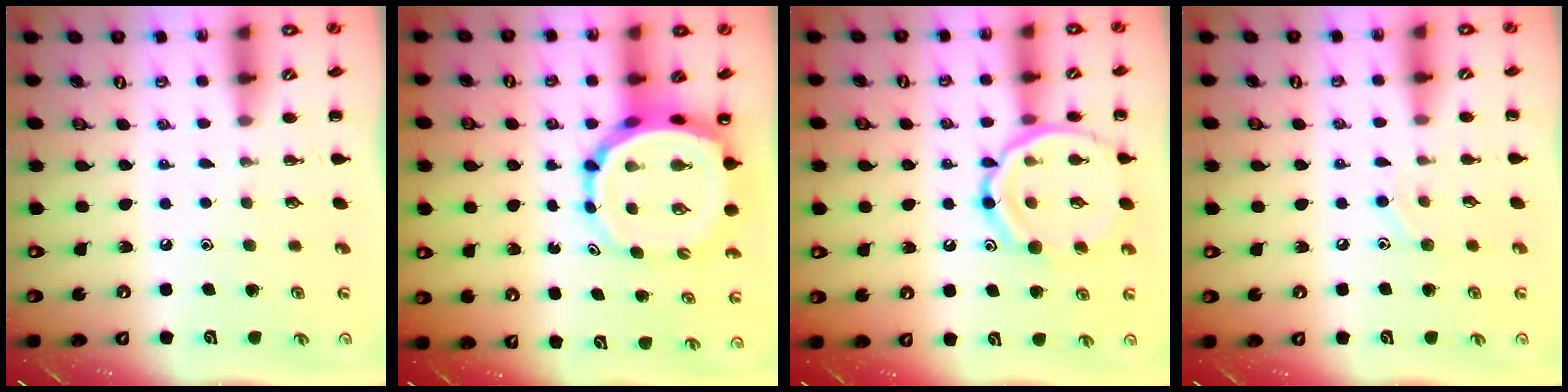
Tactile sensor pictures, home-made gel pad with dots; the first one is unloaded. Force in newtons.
{"total": 9.2, "press": 8.7, "slide": 3.0}
{"total": 16.1, "press": 16.0, "slide": 1.8}
{"total": 6.3, "press": 6.1, "slide": 1.6}